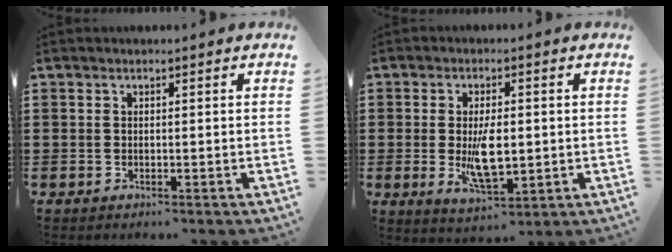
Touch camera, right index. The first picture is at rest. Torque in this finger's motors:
{"motor_torque": [1.78, 0.36, 0.73, 0.21]}